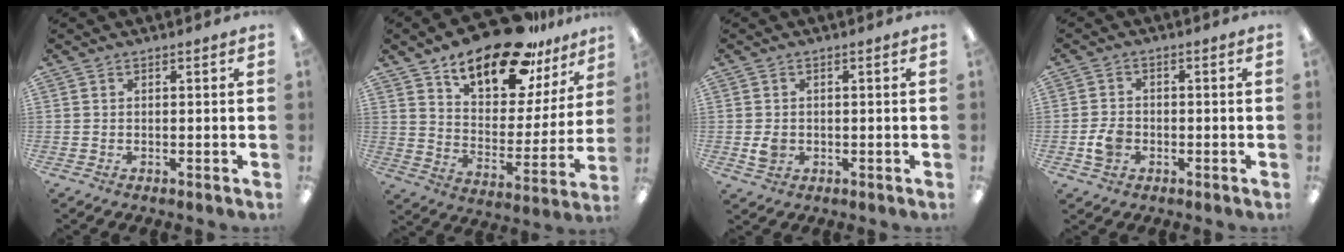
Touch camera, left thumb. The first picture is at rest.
{"total": 20.1, "force": [15.2, 7.9, 10.5], "torque": [-0.171, -0.097, 0.261]}
{"total": 3.0, "force": [-0.3, 2.4, 1.7], "torque": [-0.021, 0.002, -0.005]}
{"total": 4.4, "force": [-1.3, 3.4, 2.4], "torque": [-0.046, 0.005, -0.022]}